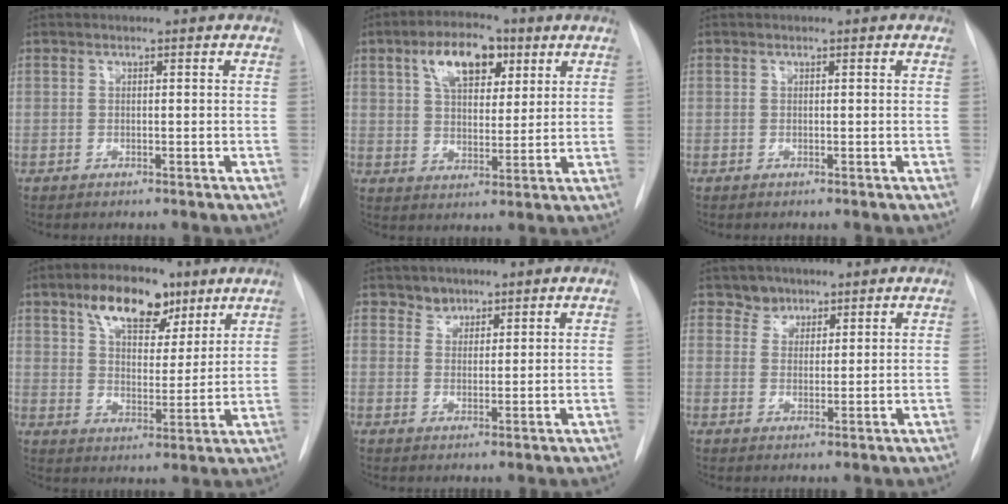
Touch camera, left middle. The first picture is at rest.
{"total": 9.5, "force": [4.6, 4.7, 6.9], "torque": [-0.122, 0.020, 0.079]}
{"total": 0.0}
{"total": 10.6, "force": [6.6, 5.1, 6.5], "torque": [-0.111, 0.014, 0.114]}
{"total": 2.3, "force": [1.9, 1.3, -0.2], "torque": [0.010, -0.001, 0.027]}
{"total": 2.9, "force": [2.3, 1.7, -0.4], "torque": [0.016, -0.002, 0.035]}